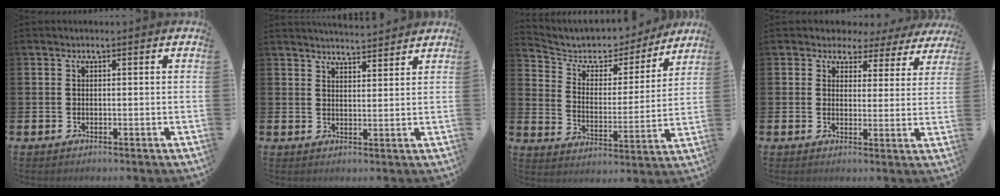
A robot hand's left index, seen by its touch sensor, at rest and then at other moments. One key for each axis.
{"total": 3.7, "fx": 3.7, "fy": 0.0, "fz": -0.2, "tx": -0.005, "ty": -0.021, "tz": 0.067}
{"total": 5.9, "fx": 5.1, "fy": 2.8, "fz": 0.8, "tx": -0.055, "ty": -0.037, "tz": 0.084}
{"total": 2.8, "fx": 1.9, "fy": 2.1, "fz": 0.0, "tx": -0.016, "ty": -0.015, "tz": 0.026}